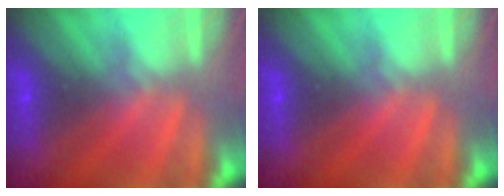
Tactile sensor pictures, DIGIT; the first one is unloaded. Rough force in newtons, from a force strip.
{"total": 0.0}